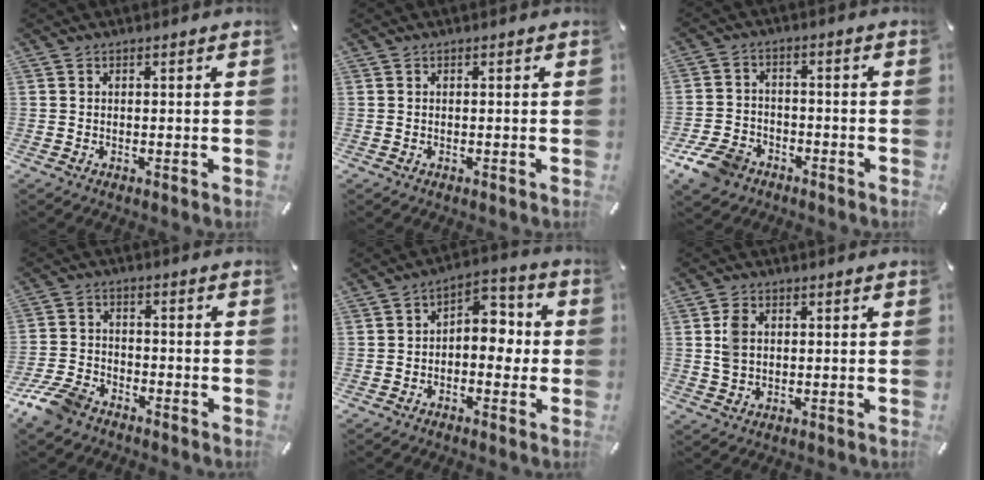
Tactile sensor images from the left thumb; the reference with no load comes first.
{"total": 0.0}
{"total": 8.3, "force": [-5.2, 5.6, 3.1], "torque": [-0.068, 0.033, -0.099]}
{"total": 8.1, "force": [-6.2, 4.0, 3.3], "torque": [-0.075, 0.028, -0.122]}
{"total": 7.0, "force": [-0.7, 4.8, 5.1], "torque": [-0.063, -0.001, -0.021]}
{"total": 4.9, "force": [0.7, 3.8, 3.1], "torque": [-0.070, 0.007, 0.013]}